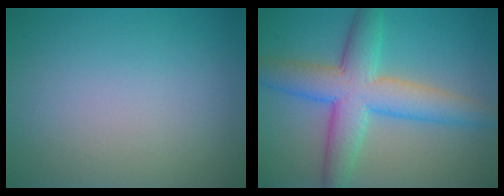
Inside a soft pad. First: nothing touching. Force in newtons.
{"total": 7.5, "press": 7.5, "slide": 0.1}